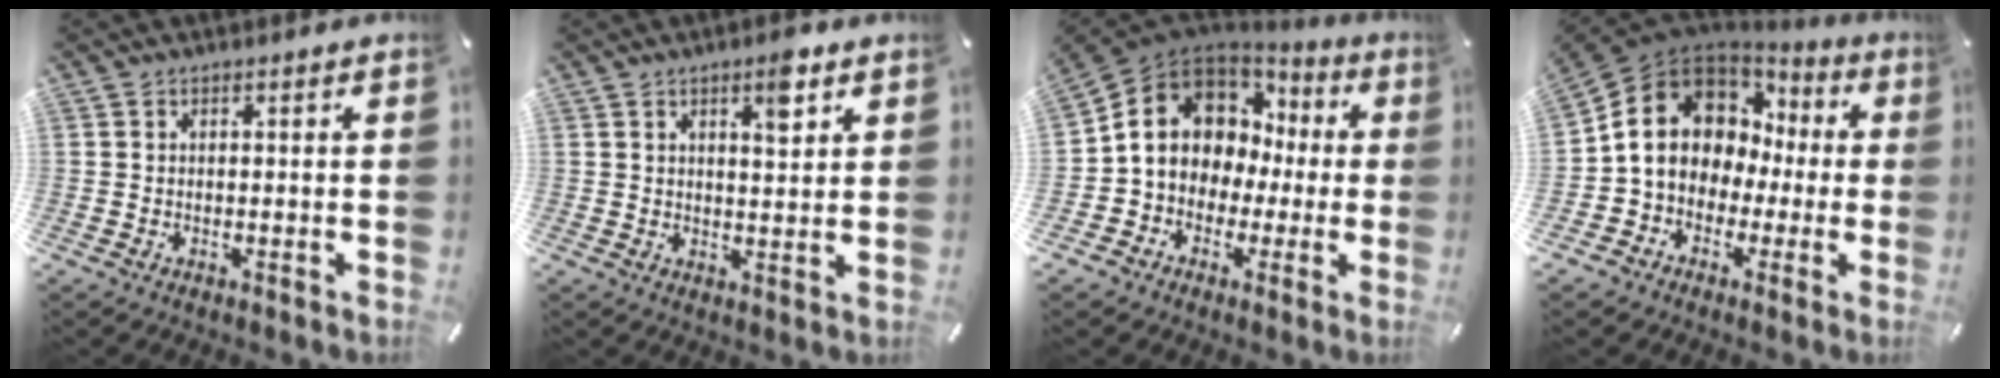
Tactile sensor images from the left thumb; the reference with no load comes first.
{"total": 5.7, "force": [3.2, 2.0, 4.2], "torque": [-0.050, -0.014, 0.047]}
{"total": 10.9, "force": [0.7, 9.9, 4.5], "torque": [-0.098, -0.008, 0.016]}
{"total": 13.1, "force": [0.8, 11.4, 6.4], "torque": [-0.137, -0.002, 0.016]}